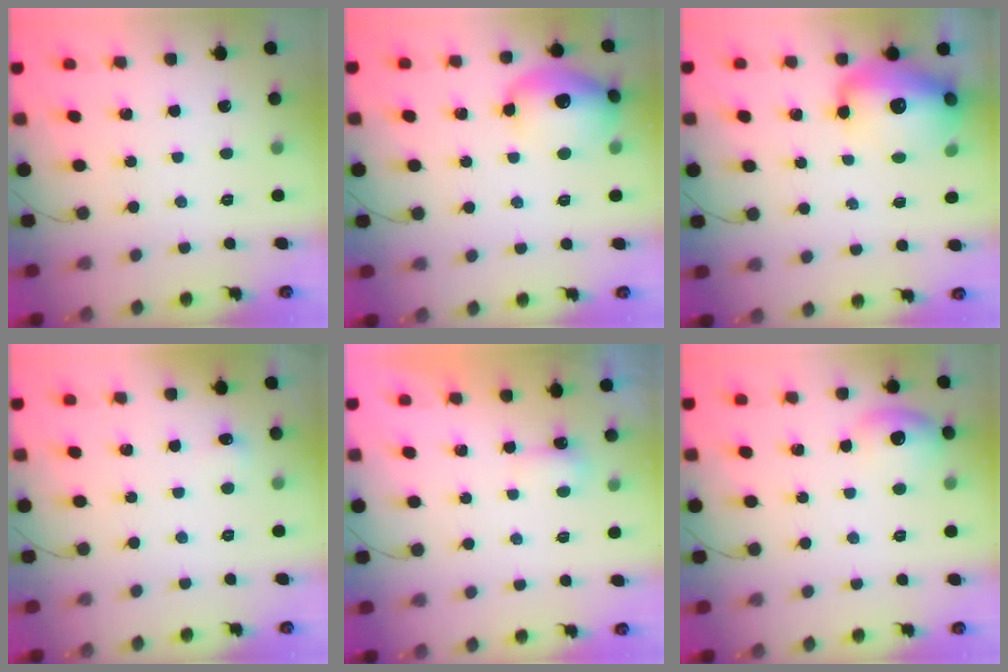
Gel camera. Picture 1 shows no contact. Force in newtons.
{"total": 16.6, "press": 16.5, "slide": 1.7}
{"total": 16.7, "press": 16.3, "slide": 3.4}
{"total": 3.8, "press": 3.6, "slide": 1.1}
{"total": 3.0, "press": 2.9, "slide": 0.8}
{"total": 9.2, "press": 8.2, "slide": 4.0}